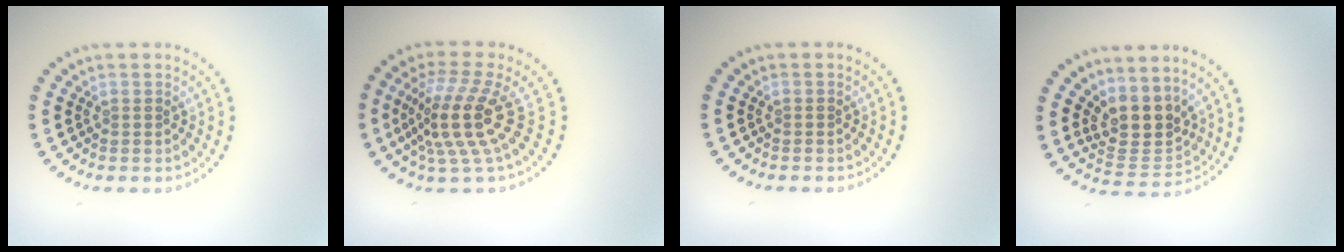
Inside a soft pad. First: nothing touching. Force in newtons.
{"total": 5.1, "press": 3.7, "slide": 3.6}
{"total": 0.0}
{"total": 3.8, "press": 3.1, "slide": 2.2}